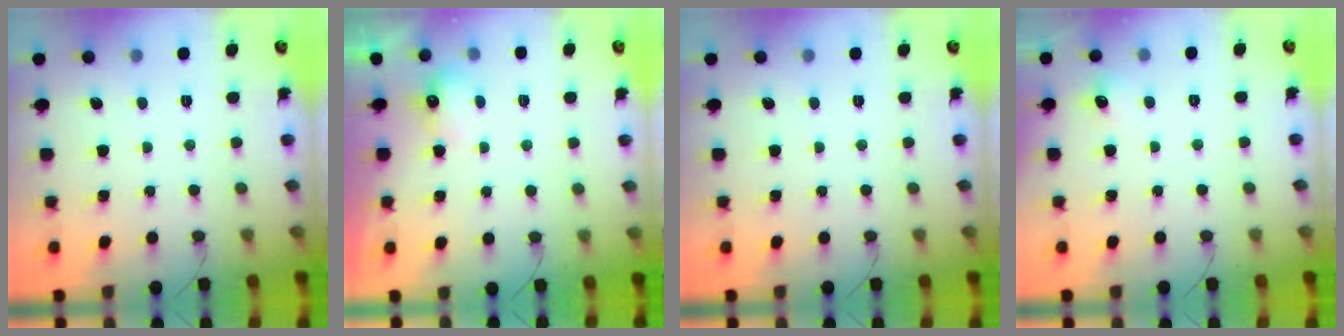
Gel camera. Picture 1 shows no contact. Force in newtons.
{"total": 4.3, "press": 4.2, "slide": 1.2}
{"total": 0.0}
{"total": 4.6, "press": 4.4, "slide": 1.3}